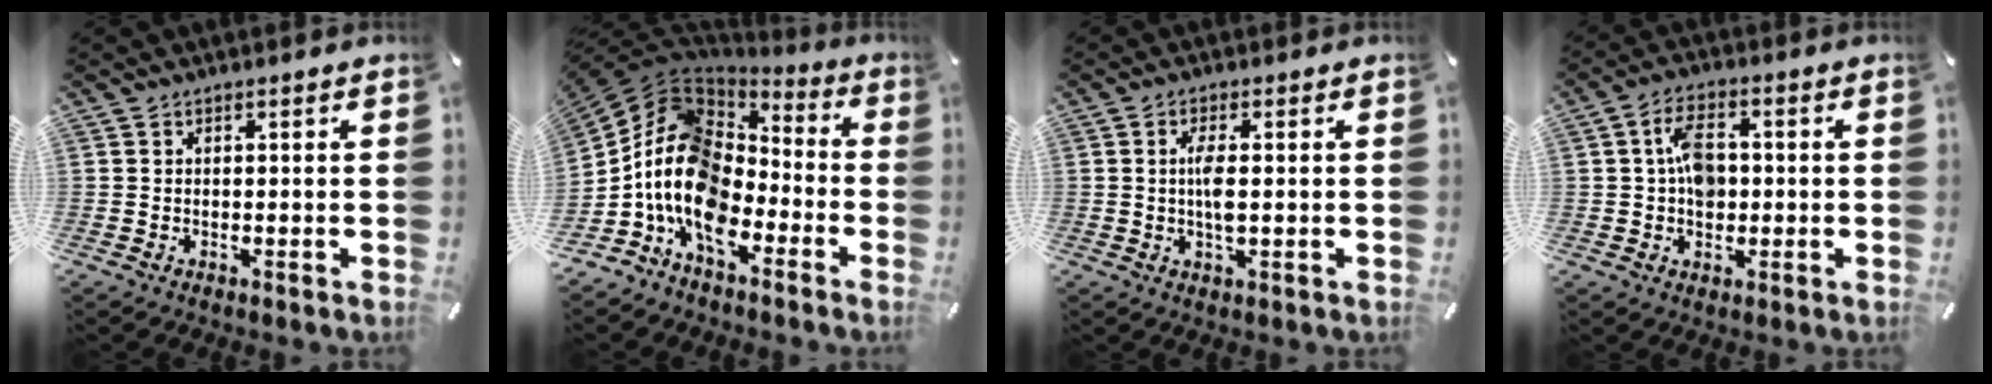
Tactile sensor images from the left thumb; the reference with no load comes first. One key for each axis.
{"total": 15.4, "fx": -6.2, "fy": 10.4, "fz": 9.6, "tx": -0.223, "ty": 0.012, "tz": -0.116}
{"total": 4.5, "fx": 0.2, "fy": 1.2, "fz": 4.4, "tx": -0.098, "ty": -0.007, "tz": -0.004}
{"total": 7.3, "fx": 0.3, "fy": 4.8, "fz": 5.4, "tx": -0.092, "ty": 0.006, "tz": 0.004}